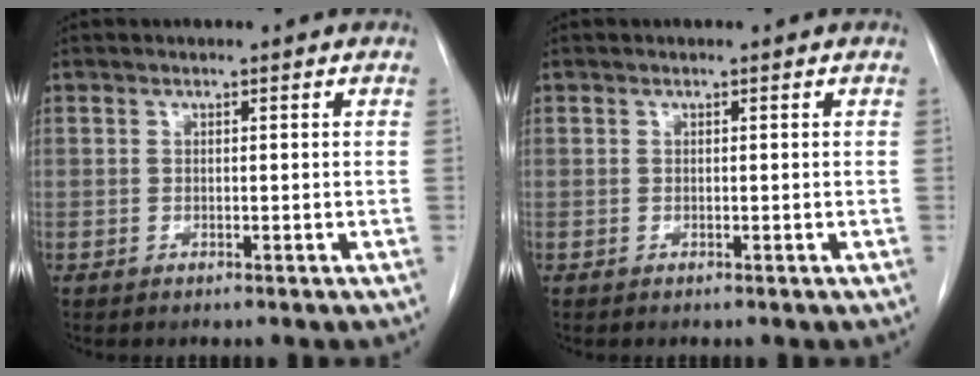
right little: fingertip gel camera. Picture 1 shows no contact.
{"total": 0.0}